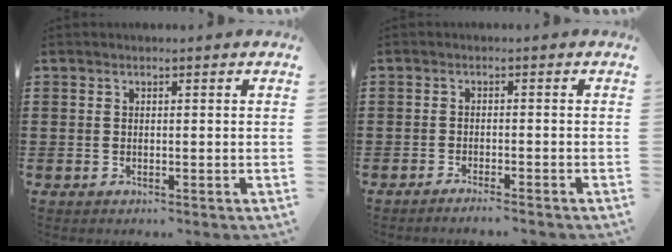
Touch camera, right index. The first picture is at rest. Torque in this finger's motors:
{"motor_torque": [0.09, 0.71, -0.35, -0.01]}